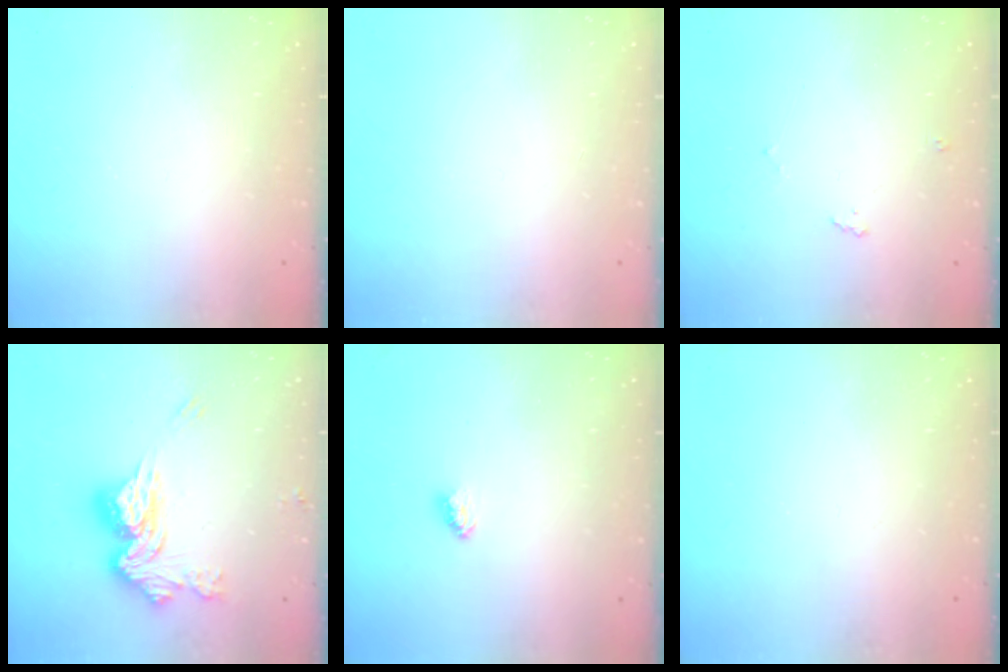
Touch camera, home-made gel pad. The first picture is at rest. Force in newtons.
{"total": 0.0}
{"total": 4.7, "press": 4.7, "slide": 0.6}
{"total": 14.1, "press": 14.1, "slide": 0.2}
{"total": 2.4, "press": 2.4, "slide": 0.1}
{"total": 0.0}